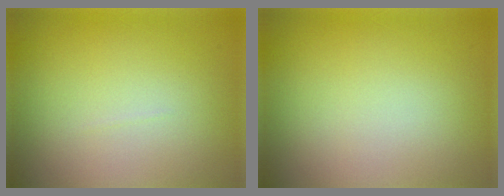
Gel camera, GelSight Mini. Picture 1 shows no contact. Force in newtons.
{"total": 0.0}